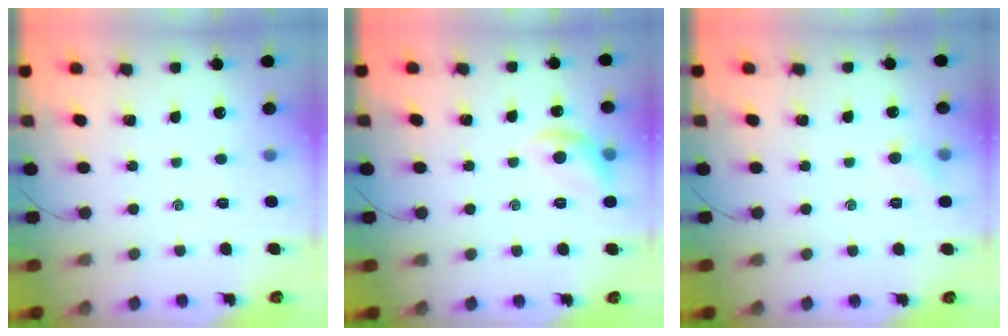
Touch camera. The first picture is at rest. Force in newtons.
{"total": 8.9, "press": 8.9, "slide": 0.3}
{"total": 5.1, "press": 4.8, "slide": 1.6}